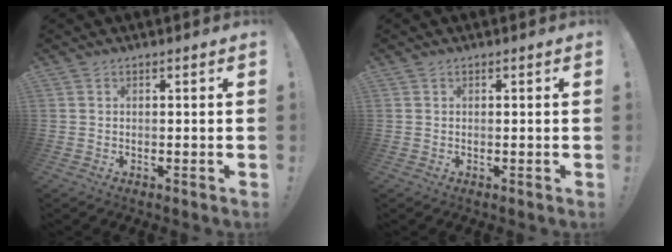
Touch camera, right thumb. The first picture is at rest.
{"total": 0.5, "force": [0.5, -0.1, 0.0], "torque": [0.007, -0.003, 0.009]}